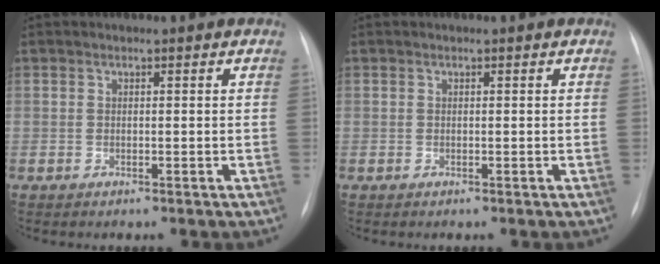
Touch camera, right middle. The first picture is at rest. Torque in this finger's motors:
{"motor_torque": [0.00, 0.00, 0.00, 0.00]}